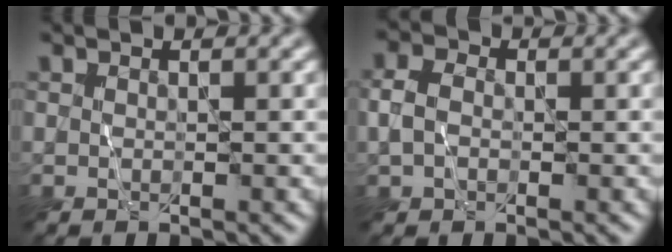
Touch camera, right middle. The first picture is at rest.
{"total": 2.6, "force": [0.0, 2.0, 1.6], "torque": [-0.037, 0.004, -0.007]}